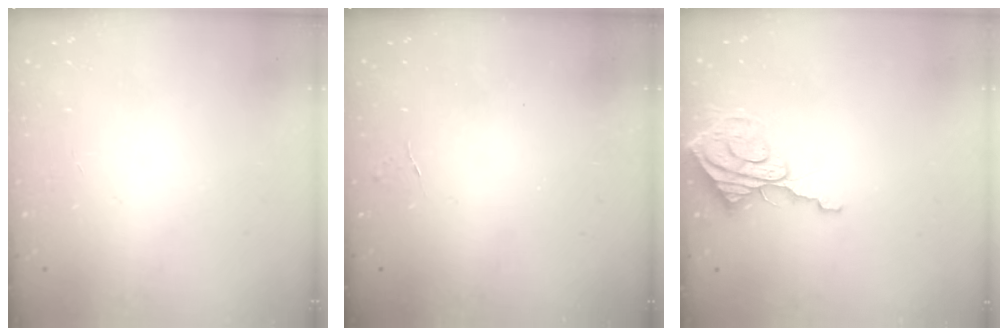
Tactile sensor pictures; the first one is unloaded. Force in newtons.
{"total": 3.8, "press": 3.7, "slide": 0.4}
{"total": 9.0, "press": 8.9, "slide": 1.1}